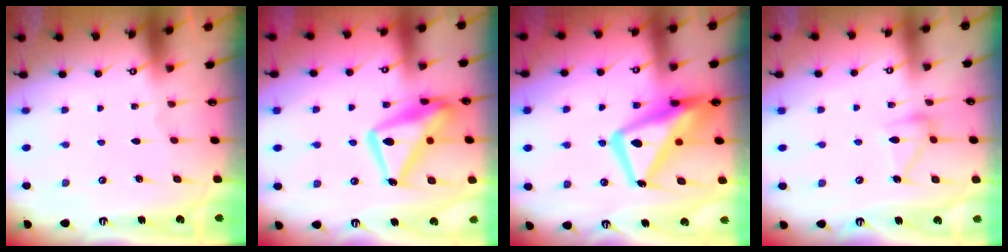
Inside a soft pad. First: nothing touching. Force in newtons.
{"total": 16.6, "press": 16.5, "slide": 1.6}
{"total": 16.8, "press": 16.7, "slide": 1.9}
{"total": 11.3, "press": 11.3, "slide": 0.5}